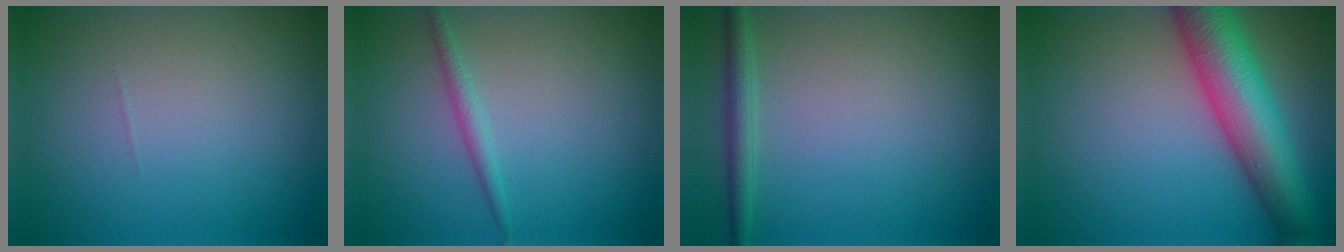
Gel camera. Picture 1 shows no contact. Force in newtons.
{"total": 1.4, "press": 1.4, "slide": 0.1}
{"total": 1.8, "press": 1.8, "slide": 0.1}
{"total": 9.3, "press": 9.3, "slide": 0.3}